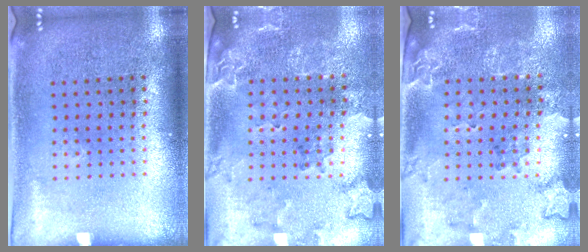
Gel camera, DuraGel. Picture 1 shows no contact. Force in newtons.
{"total": 1.9, "press": 1.7, "slide": 0.8}
{"total": 1.9, "press": 1.7, "slide": 0.8}